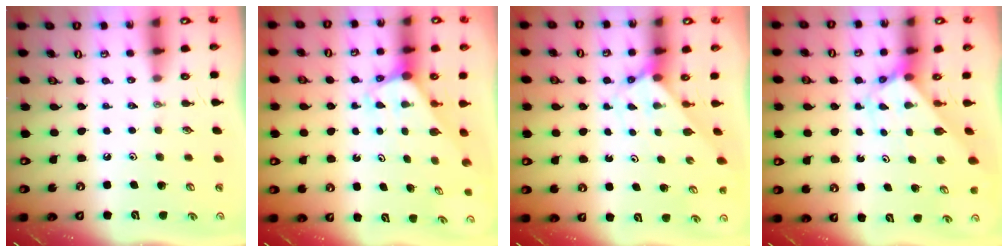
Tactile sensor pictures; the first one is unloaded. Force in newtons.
{"total": 2.2, "press": 2.2, "slide": 0.2}
{"total": 2.7, "press": 2.7, "slide": 0.2}
{"total": 2.7, "press": 2.7, "slide": 0.2}